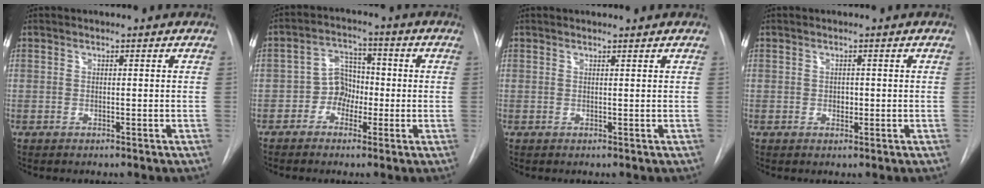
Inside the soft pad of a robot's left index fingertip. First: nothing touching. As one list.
[{"total": 5.3, "force": [-1.5, 4.4, 2.5], "torque": [-0.046, 0.021, -0.032]}, {"total": 0.9, "force": [0.8, -0.1, 0.2], "torque": [-0.006, 0.004, 0.016]}, {"total": 1.2, "force": [-0.1, 0.9, 0.8], "torque": [-0.010, 0.002, 0.000]}]